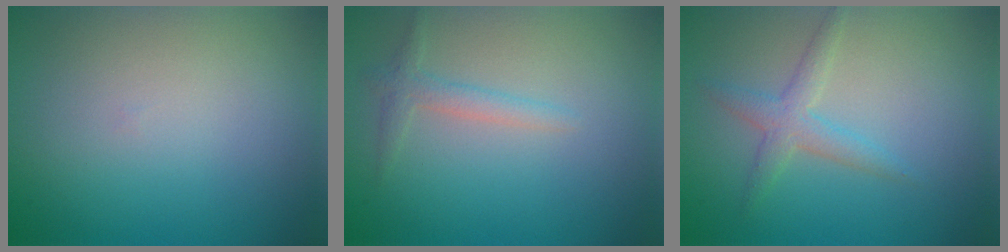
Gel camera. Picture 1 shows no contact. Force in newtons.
{"total": 1.5, "press": 1.5, "slide": 0.1}
{"total": 2.2, "press": 2.2, "slide": 0.1}